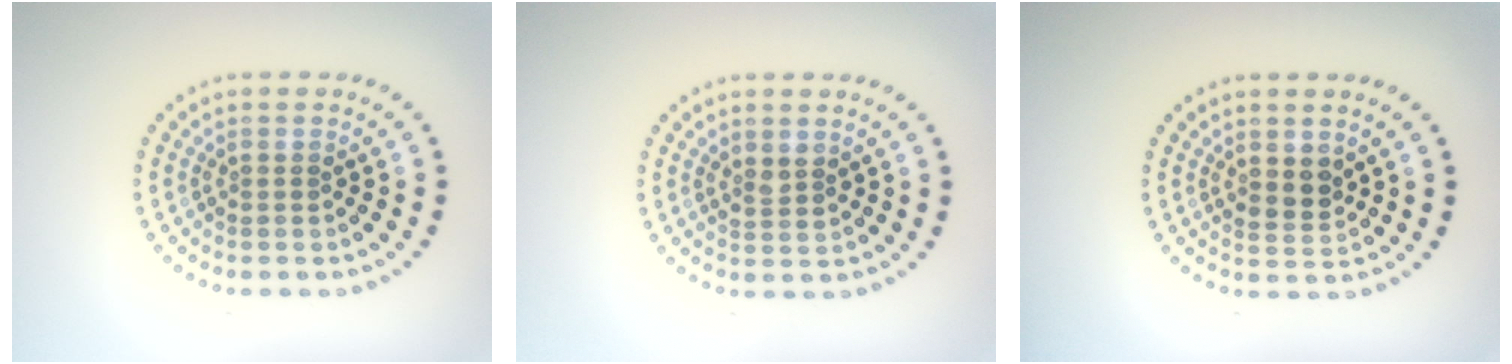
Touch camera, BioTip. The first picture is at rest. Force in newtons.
{"total": 1.4, "press": 1.2, "slide": 0.6}
{"total": 1.9, "press": 1.8, "slide": 0.7}